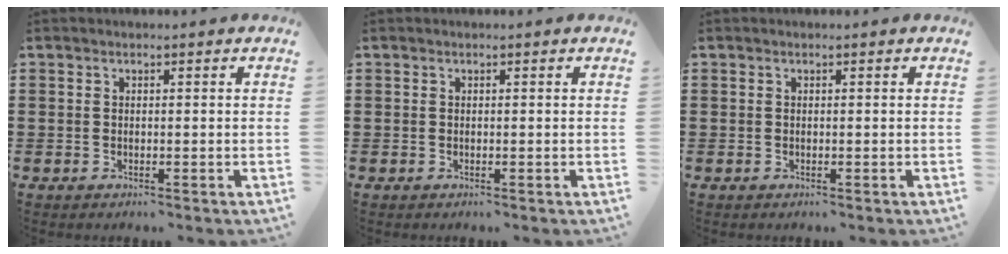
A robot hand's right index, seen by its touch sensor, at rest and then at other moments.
{"total": 0.0}
{"total": 0.0}